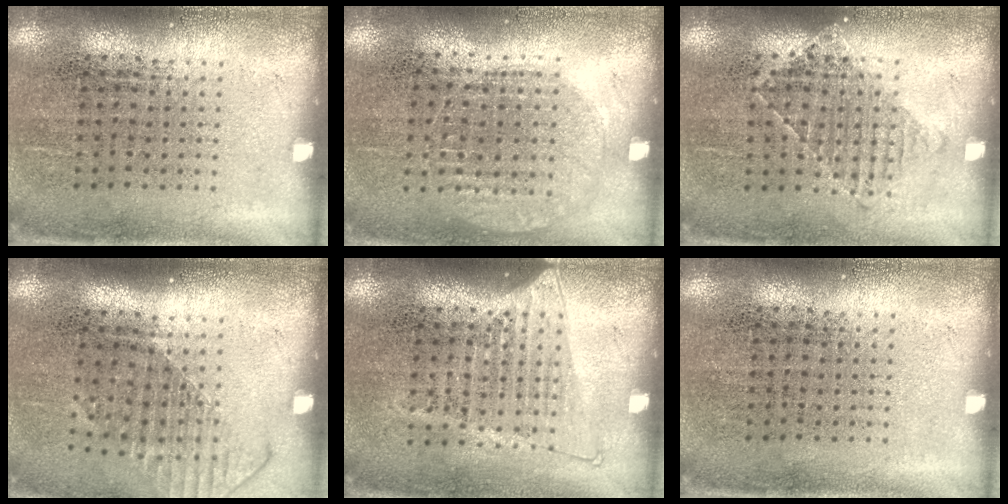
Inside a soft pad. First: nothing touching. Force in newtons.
{"total": 0.9, "press": 0.9, "slide": 0.3}
{"total": 1.1, "press": 0.9, "slide": 0.6}
{"total": 1.6, "press": 1.2, "slide": 1.0}
{"total": 1.3, "press": 1.1, "slide": 0.5}
{"total": 0.0}